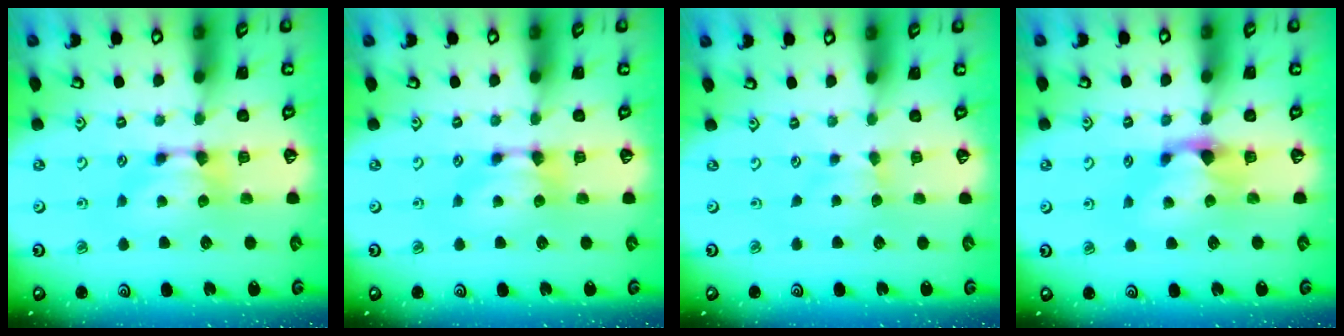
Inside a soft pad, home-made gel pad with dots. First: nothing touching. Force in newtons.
{"total": 0.0}
{"total": 1.1, "press": 1.0, "slide": 0.6}
{"total": 1.3, "press": 0.6, "slide": 1.2}